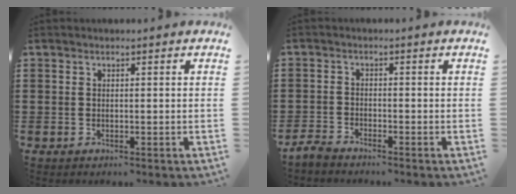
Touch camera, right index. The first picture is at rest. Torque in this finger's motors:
{"motor_torque": [-1.11, 1.03, -1.05, -0.21]}